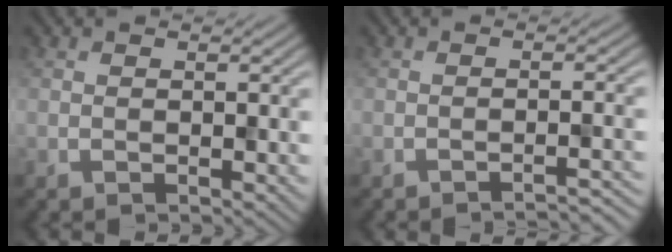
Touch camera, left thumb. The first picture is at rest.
{"total": 3.2, "force": [-2.7, 0.3, 1.8], "torque": [-0.018, 0.012, -0.047]}